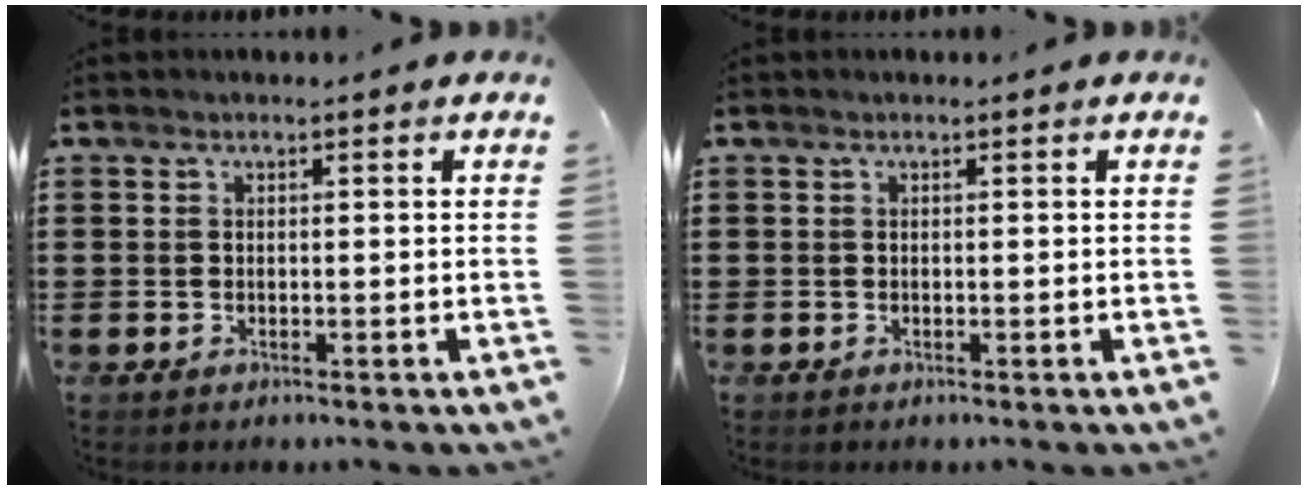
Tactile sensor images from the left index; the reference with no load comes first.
{"total": 0.0}